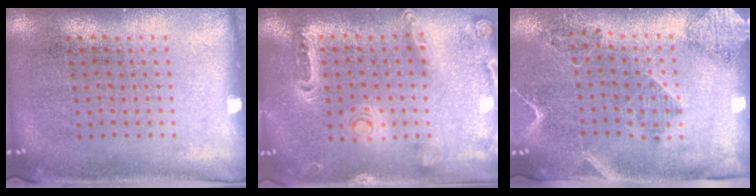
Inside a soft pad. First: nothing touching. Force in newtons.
{"total": 1.4, "press": 1.3, "slide": 0.4}
{"total": 1.8, "press": 1.7, "slide": 0.8}